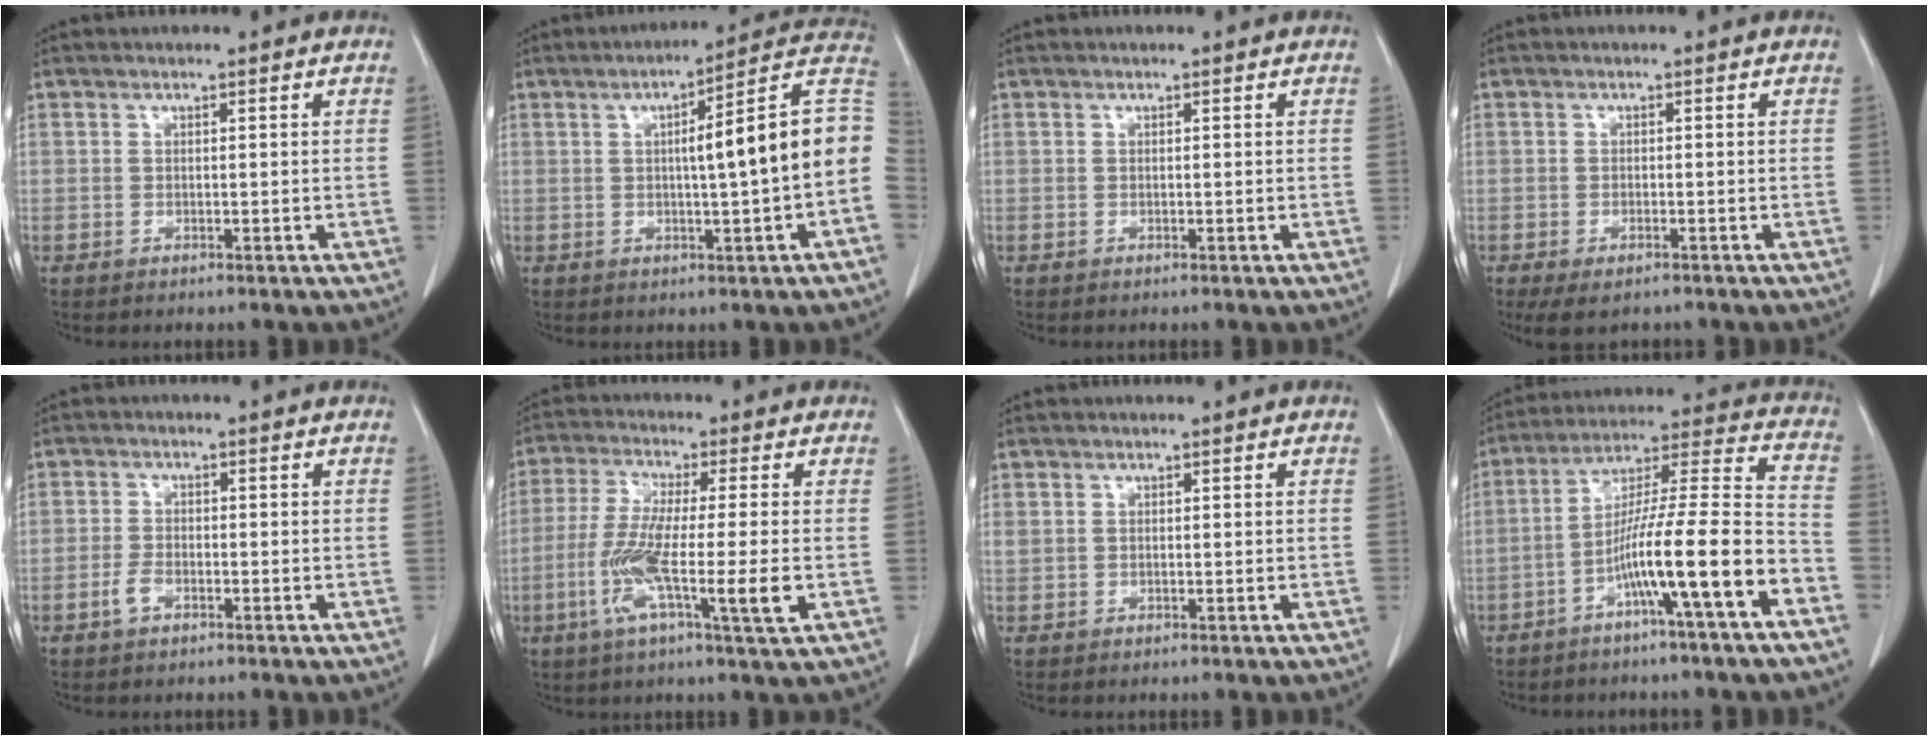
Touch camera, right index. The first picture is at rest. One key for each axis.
{"total": 14.6, "fx": -0.1, "fy": 0.4, "fz": 14.6, "tx": -0.192, "ty": 0.031, "tz": -0.008}
{"total": 0.0}
{"total": 4.6, "fx": -3.4, "fy": 1.8, "fz": 2.6, "tx": -0.043, "ty": -0.010, "tz": -0.050}
{"total": 2.5, "fx": -1.3, "fy": 1.2, "fz": 1.7, "tx": -0.037, "ty": 0.002, "tz": -0.027}
{"total": 12.0, "fx": -3.0, "fy": 0.2, "fz": 11.7, "tx": -0.221, "ty": -0.022, "tz": -0.063}
{"total": 0.8, "fx": 0.4, "fy": 0.6, "fz": 0.3, "tx": -0.006, "ty": 0.012, "tz": 0.010}
{"total": 14.8, "fx": -6.7, "fy": -0.5, "fz": 13.1, "tx": -0.222, "ty": 0.014, "tz": -0.114}